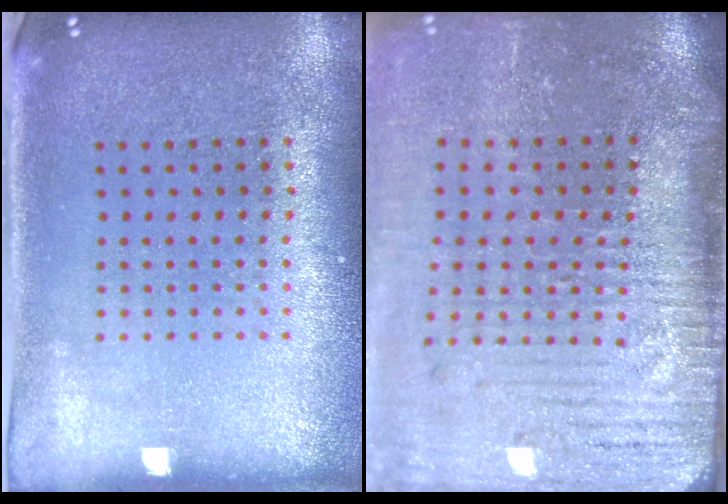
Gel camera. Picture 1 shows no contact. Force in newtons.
{"total": 5.1, "press": 4.3, "slide": 2.8}